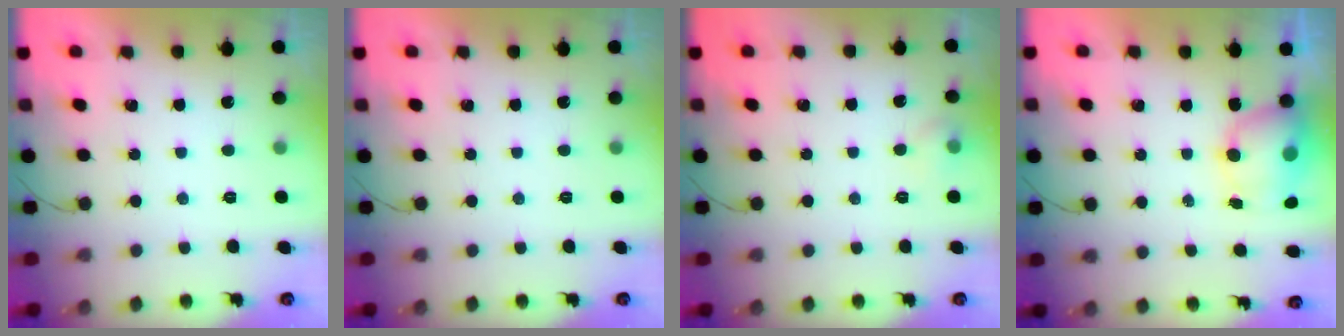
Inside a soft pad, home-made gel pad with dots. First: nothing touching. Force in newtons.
{"total": 0.0}
{"total": 5.3, "press": 5.1, "slide": 1.2}
{"total": 8.0, "press": 7.8, "slide": 1.3}